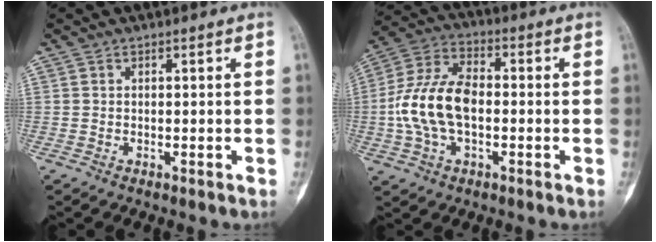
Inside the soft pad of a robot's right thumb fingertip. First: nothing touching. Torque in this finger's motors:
{"motor_torque": [1.50, 2.30, 0.29, -0.26, 0.14]}